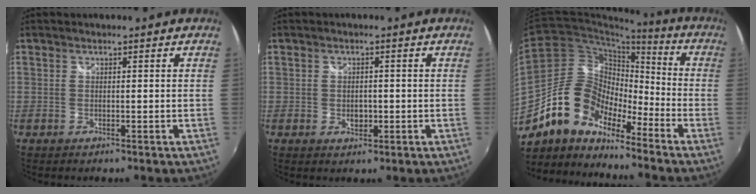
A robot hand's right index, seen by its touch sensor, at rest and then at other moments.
{"total": 2.6, "force": [-0.5, 2.0, 1.5], "torque": [-0.023, -0.002, -0.007]}
{"total": 13.1, "force": [-10.2, 6.4, 5.2], "torque": [-0.096, 0.027, -0.205]}